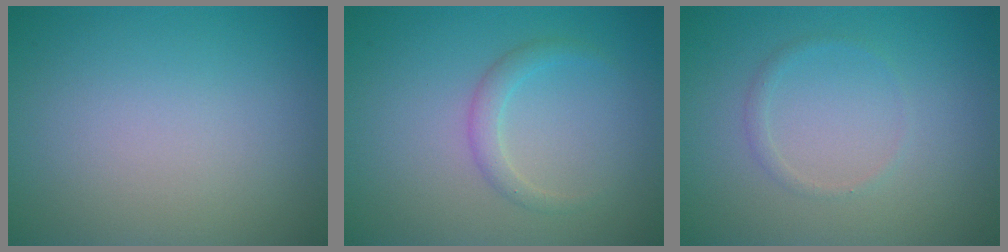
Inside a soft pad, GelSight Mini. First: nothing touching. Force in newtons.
{"total": 1.5, "press": 1.5, "slide": 0.0}
{"total": 0.8, "press": 0.8, "slide": 0.0}